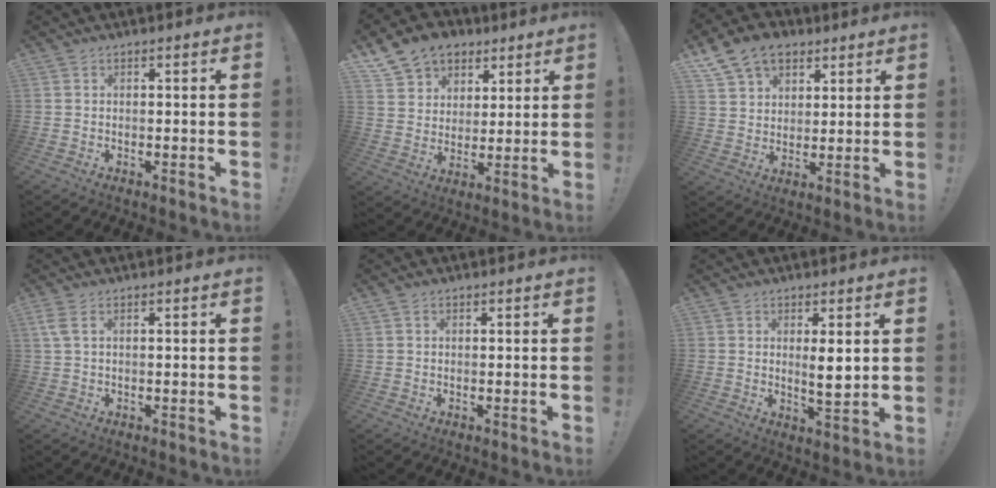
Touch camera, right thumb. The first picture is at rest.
{"total": 13.2, "force": [7.8, 9.7, 4.3], "torque": [-0.072, -0.041, 0.154]}
{"total": 11.9, "force": [7.1, 8.3, 4.7], "torque": [-0.083, -0.031, 0.140]}
{"total": 2.9, "force": [1.2, 0.9, 2.4], "torque": [-0.050, 0.001, 0.023]}
{"total": 0.6, "force": [0.4, 0.4, 0.2], "torque": [-0.002, 0.000, 0.007]}
{"total": 5.1, "force": [1.5, 0.8, 4.8], "torque": [-0.063, -0.021, 0.020]}